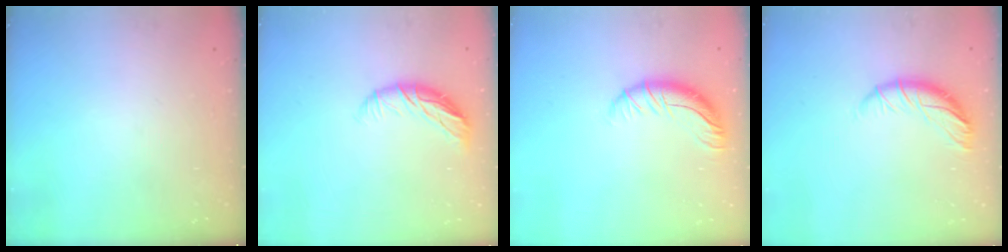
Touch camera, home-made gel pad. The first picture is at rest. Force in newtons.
{"total": 9.0, "press": 8.9, "slide": 1.1}
{"total": 10.2, "press": 10.2, "slide": 0.7}
{"total": 10.1, "press": 10.1, "slide": 0.5}